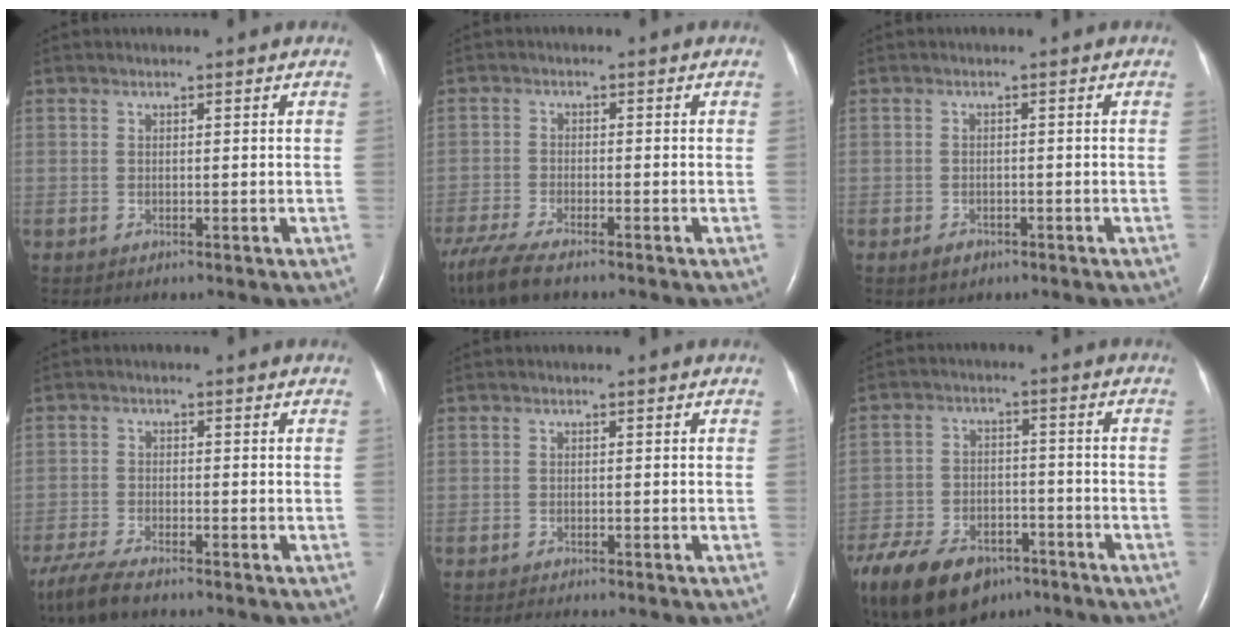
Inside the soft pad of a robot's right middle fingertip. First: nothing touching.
{"total": 8.2, "force": [-6.6, 1.3, 4.8], "torque": [-0.099, -0.023, -0.121]}
{"total": 1.8, "force": [-1.1, 1.1, 0.8], "torque": [-0.018, 0.001, -0.013]}
{"total": 6.5, "force": [-5.4, 0.9, 3.6], "torque": [-0.074, -0.019, -0.100]}
{"total": 1.7, "force": [-1.5, 0.1, 0.8], "torque": [-0.016, -0.005, -0.021]}
{"total": 20.2, "force": [-13.3, 11.1, 10.4], "torque": [-0.276, -0.026, -0.213]}